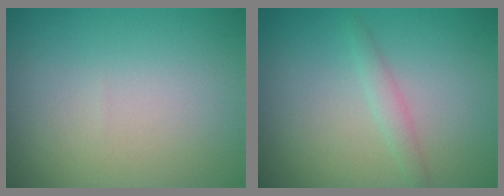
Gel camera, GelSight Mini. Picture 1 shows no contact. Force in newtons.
{"total": 1.2, "press": 1.2, "slide": 0.1}